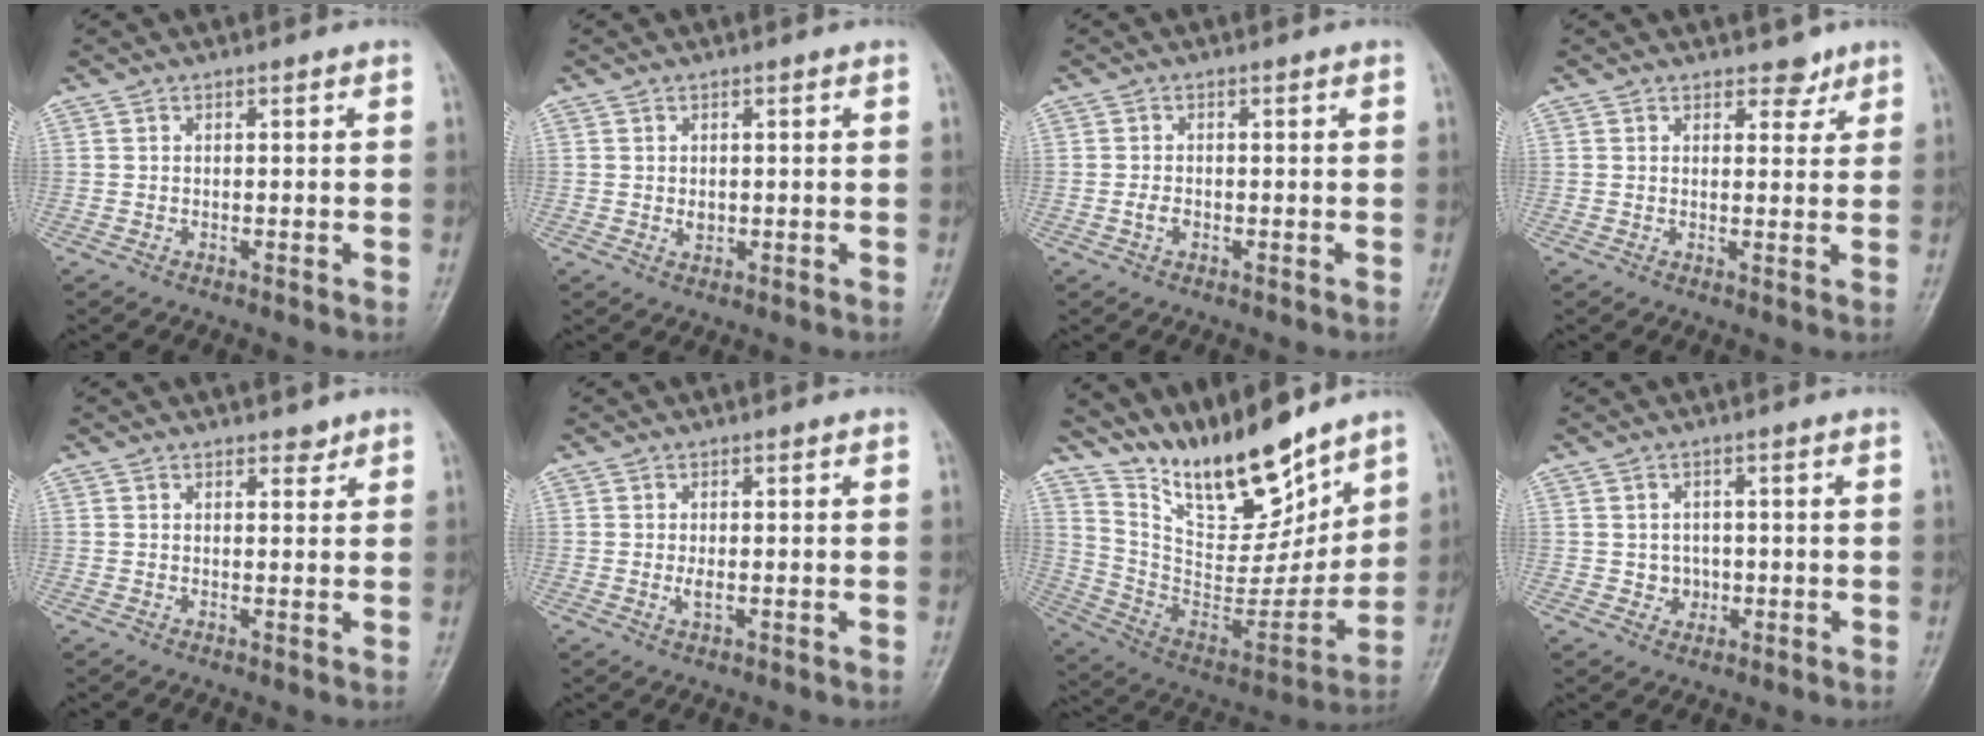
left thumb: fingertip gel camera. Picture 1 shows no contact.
{"total": 1.4, "force": [0.3, 1.0, 0.9], "torque": [-0.010, -0.003, 0.008]}
{"total": 1.5, "force": [-0.4, 1.0, 1.0], "torque": [-0.016, 0.001, -0.009]}
{"total": 3.2, "force": [2.4, 1.8, 1.0], "torque": [0.008, -0.014, 0.033]}
{"total": 1.9, "force": [1.5, 0.9, 0.6], "torque": [0.005, -0.010, 0.019]}
{"total": 1.5, "force": [0.1, 0.7, 1.3], "torque": [-0.024, -0.004, 0.005]}
{"total": 20.8, "force": [16.7, 6.6, 10.5], "torque": [-0.130, -0.101, 0.304]}
{"total": 2.6, "force": [-0.1, 2.5, 0.8], "torque": [0.005, 0.004, 0.001]}